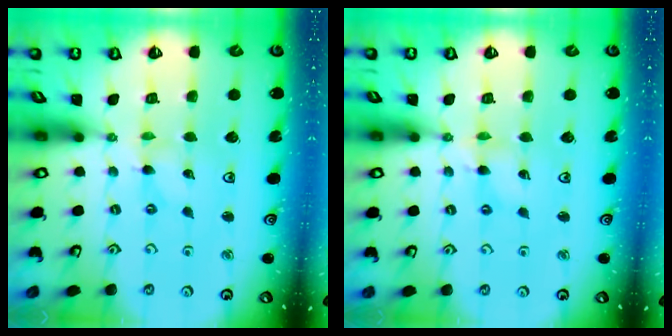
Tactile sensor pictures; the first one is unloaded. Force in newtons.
{"total": 2.0, "press": 1.9, "slide": 0.3}